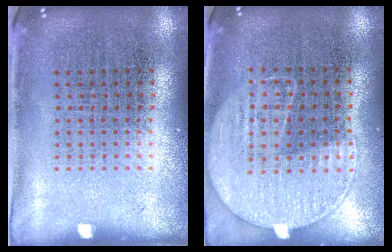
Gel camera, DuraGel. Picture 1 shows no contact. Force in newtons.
{"total": 1.3, "press": 1.1, "slide": 0.6}